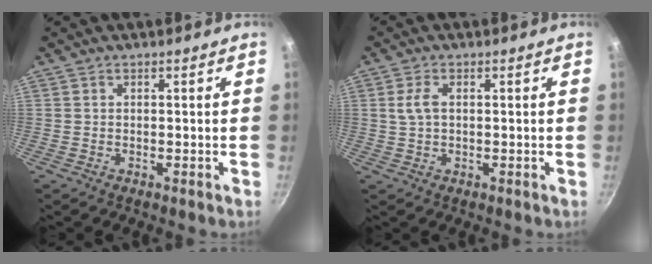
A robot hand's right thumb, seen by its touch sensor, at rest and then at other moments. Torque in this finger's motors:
{"motor_torque": [-0.39, 0.37, 0.50, 0.06, 0.02]}